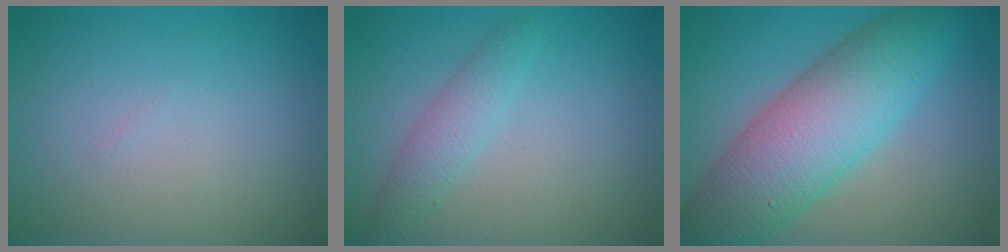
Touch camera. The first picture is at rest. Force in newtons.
{"total": 2.2, "press": 2.2, "slide": 0.1}
{"total": 9.6, "press": 9.6, "slide": 0.1}